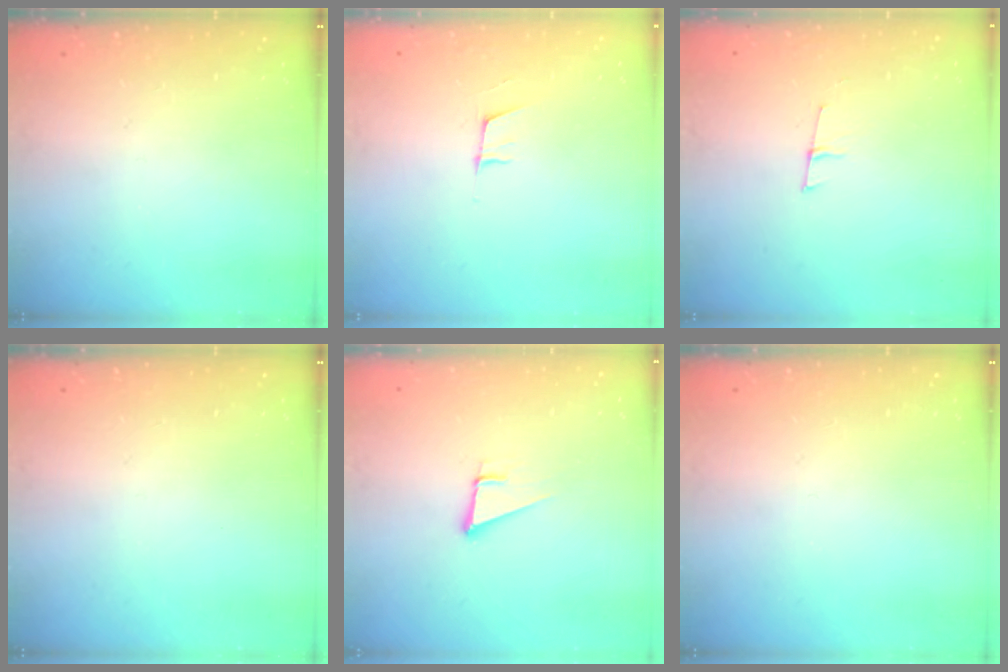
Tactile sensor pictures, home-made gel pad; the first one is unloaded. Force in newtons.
{"total": 5.1, "press": 4.3, "slide": 2.6}
{"total": 5.3, "press": 4.5, "slide": 2.9}
{"total": 0.0}
{"total": 4.4, "press": 3.8, "slide": 2.3}
{"total": 0.0}